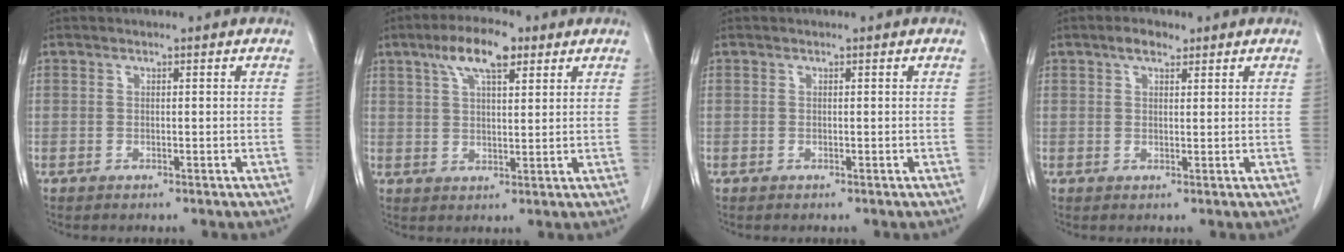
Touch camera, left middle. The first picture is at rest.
{"total": 7.8, "force": [4.5, 2.4, 6.0], "torque": [-0.113, 0.017, 0.077]}
{"total": 0.0}
{"total": 2.6, "force": [1.7, 1.2, 1.5], "torque": [-0.029, 0.008, 0.028]}